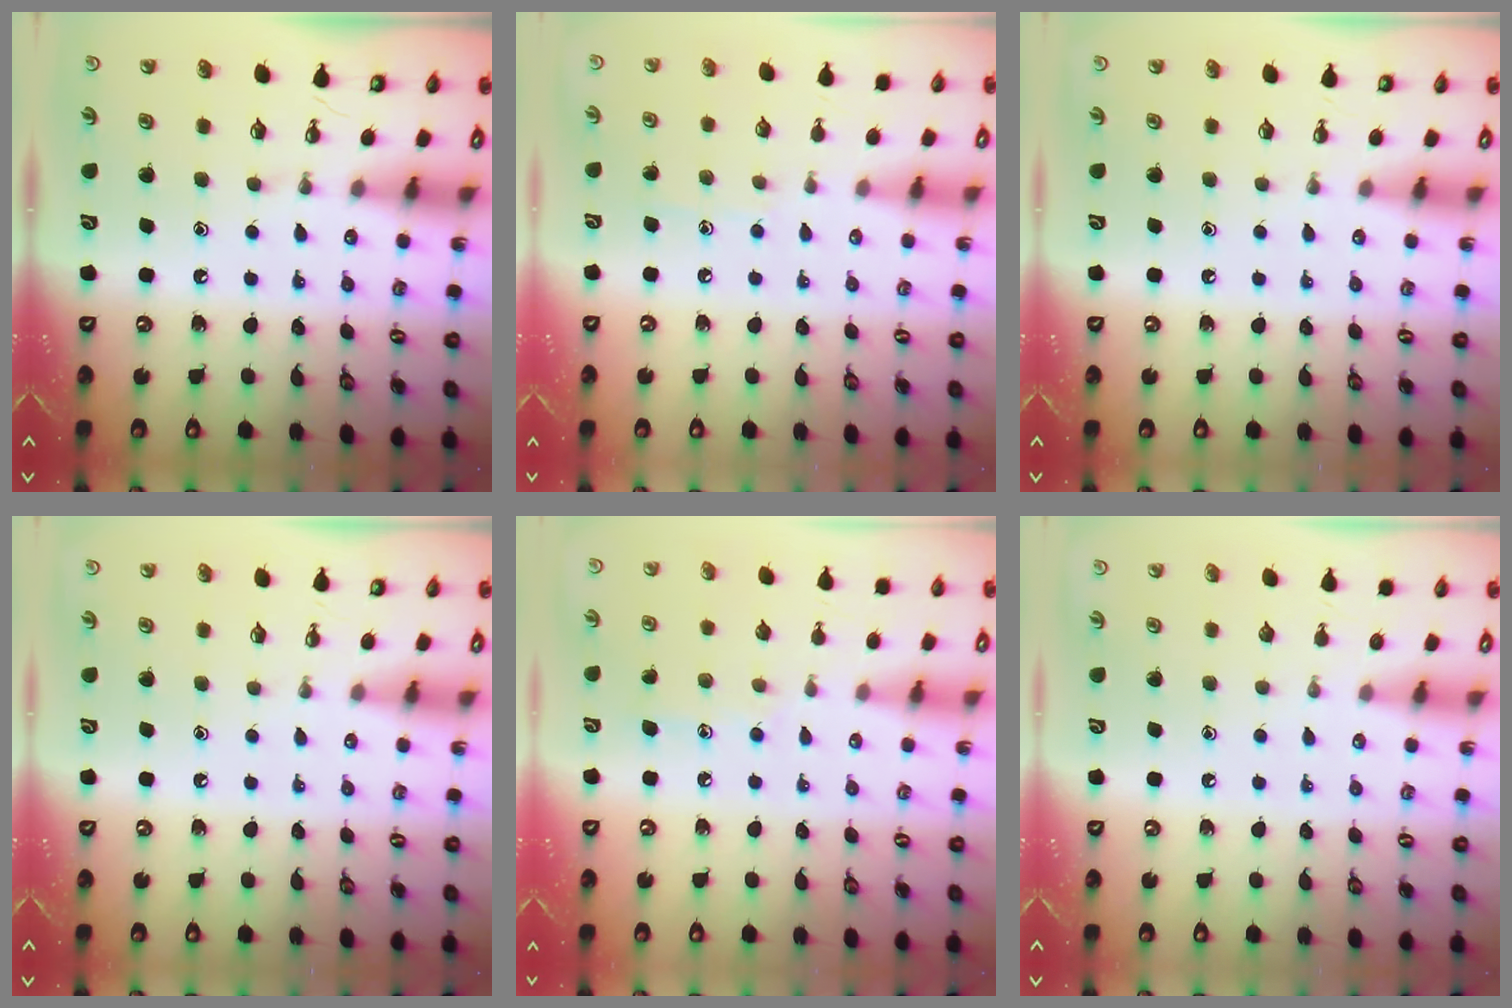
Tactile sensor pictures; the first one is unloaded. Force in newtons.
{"total": 4.4, "press": 4.4, "slide": 0.5}
{"total": 0.0}
{"total": 0.0}
{"total": 7.5, "press": 7.5, "slide": 0.1}
{"total": 0.0}